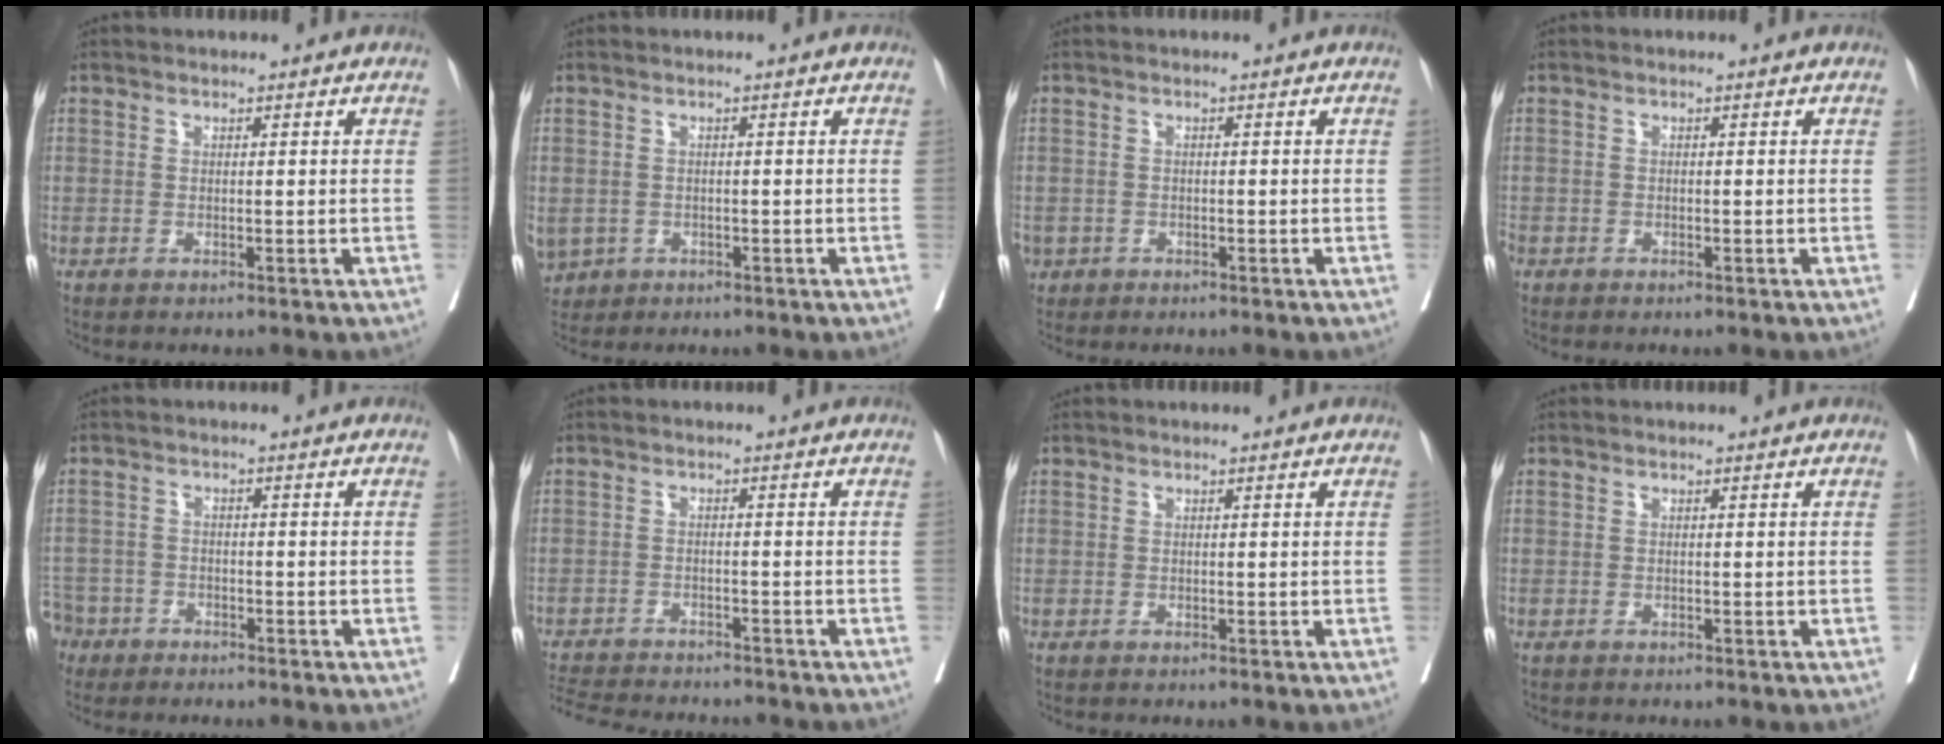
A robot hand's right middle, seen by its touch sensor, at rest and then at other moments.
{"total": 7.5, "force": [-3.0, 6.4, 2.7], "torque": [-0.081, -0.003, -0.041]}
{"total": 2.5, "force": [-1.5, 1.9, 0.7], "torque": [-0.016, -0.002, -0.027]}
{"total": 2.5, "force": [-1.4, 1.6, 1.3], "torque": [-0.049, -0.002, -0.025]}
{"total": 7.1, "force": [-5.4, 4.5, 0.8], "torque": [-0.032, -0.003, -0.103]}
{"total": 11.9, "force": [-11.1, 2.1, 3.9], "torque": [-0.073, -0.007, -0.159]}
{"total": 0.0}
{"total": 0.7, "force": [-0.7, 0.2, 0.1], "torque": [-0.007, -0.001, -0.013]}